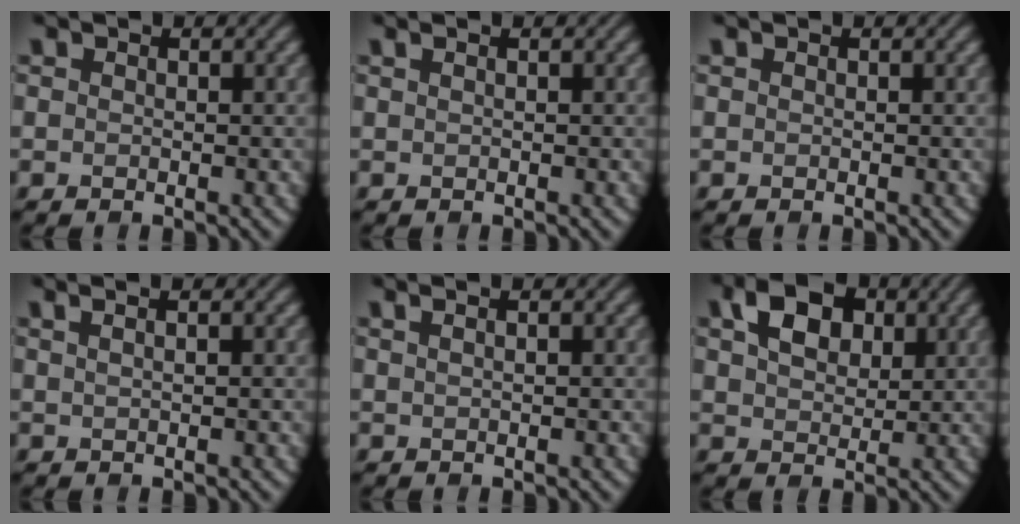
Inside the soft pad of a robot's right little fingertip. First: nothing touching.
{"total": 1.4, "force": [0.7, 0.6, 1.0], "torque": [-0.008, 0.000, -0.001]}
{"total": 0.0}
{"total": 3.8, "force": [1.9, 1.9, 2.6], "torque": [-0.018, 0.029, -0.002]}
{"total": 3.0, "force": [1.5, 1.5, 2.1], "torque": [-0.011, 0.018, -0.007]}
{"total": 4.8, "force": [2.1, 3.2, 2.9], "torque": [-0.058, 0.007, 0.034]}